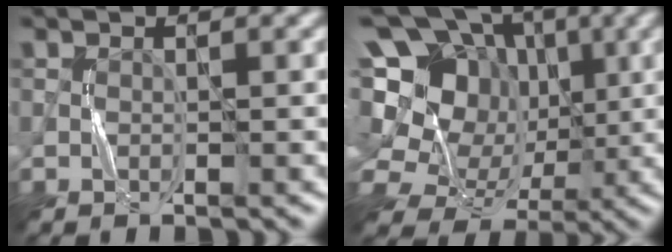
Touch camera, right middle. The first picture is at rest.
{"total": 18.9, "force": [3.5, 15.5, 10.2], "torque": [-0.229, 0.049, 0.048]}